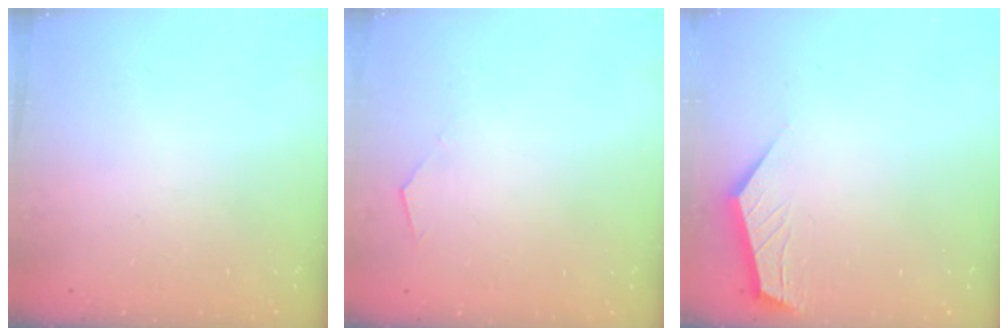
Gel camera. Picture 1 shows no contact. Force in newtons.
{"total": 3.3, "press": 3.3, "slide": 0.5}
{"total": 2.8, "press": 2.8, "slide": 0.4}